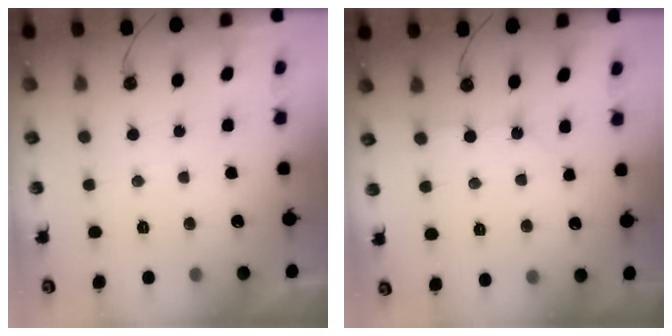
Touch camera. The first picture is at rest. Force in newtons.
{"total": 2.0, "press": 2.0, "slide": 0.2}